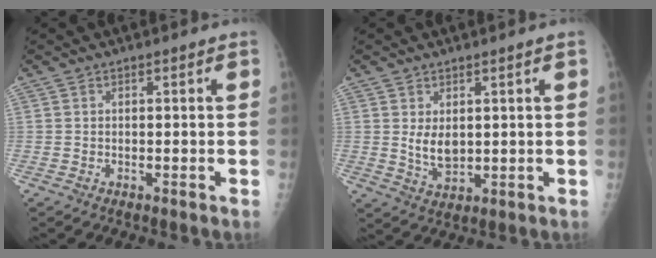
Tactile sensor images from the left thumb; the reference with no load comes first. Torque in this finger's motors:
{"motor_torque": [0.84, 0.99, 0.54, -0.16, 0.04]}